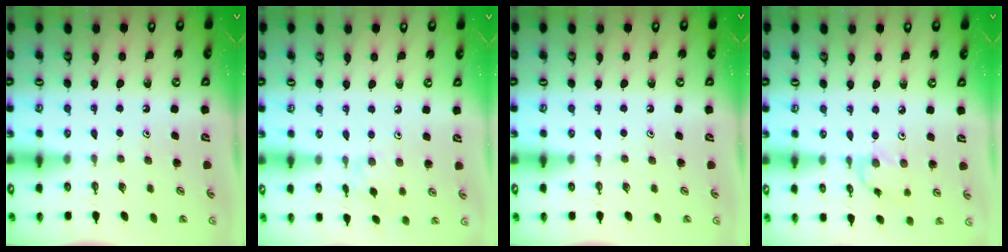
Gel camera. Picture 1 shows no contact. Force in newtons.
{"total": 3.0, "press": 3.0, "slide": 0.3}
{"total": 0.0}
{"total": 3.7, "press": 3.7, "slide": 0.3}